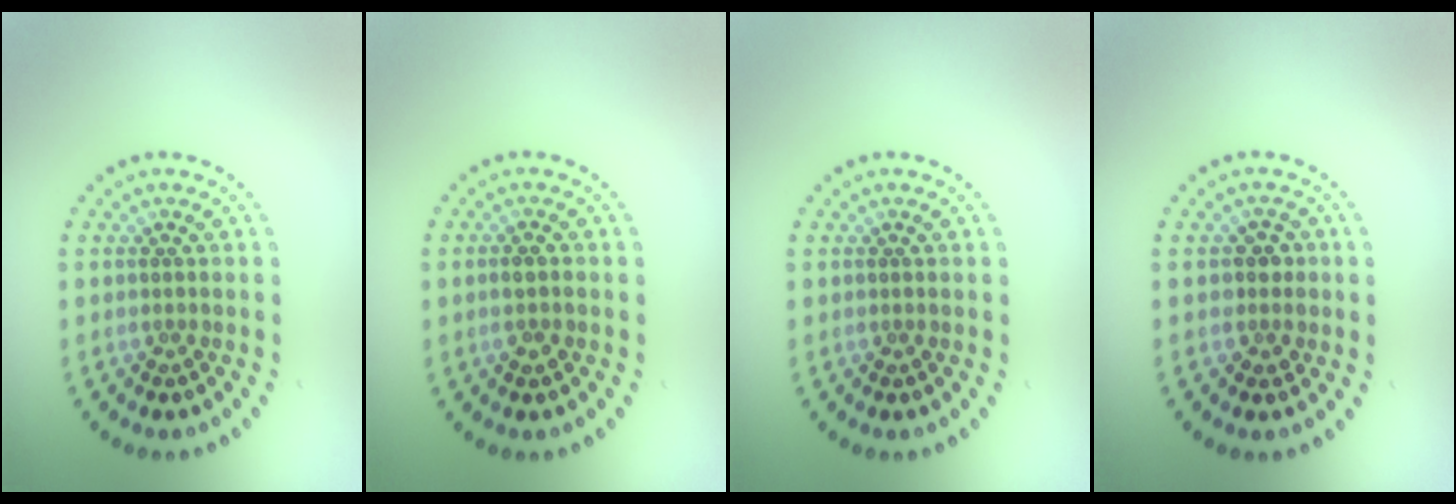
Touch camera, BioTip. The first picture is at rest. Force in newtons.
{"total": 1.4, "press": 1.3, "slide": 0.4}
{"total": 0.0}
{"total": 1.8, "press": 1.6, "slide": 0.9}